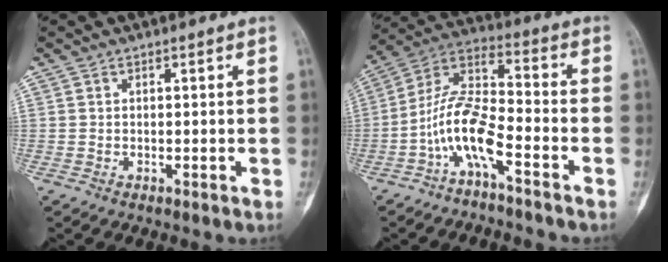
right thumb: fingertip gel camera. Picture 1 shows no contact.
{"total": 10.7, "force": [-5.2, 2.5, 8.9], "torque": [-0.196, 0.070, -0.110]}